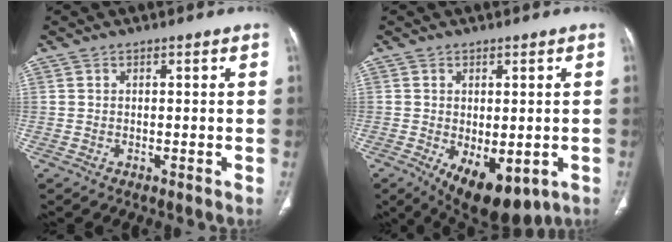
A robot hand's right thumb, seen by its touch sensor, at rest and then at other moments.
{"total": 11.4, "force": [-4.4, 5.8, 8.8], "torque": [-0.115, -0.007, -0.047]}